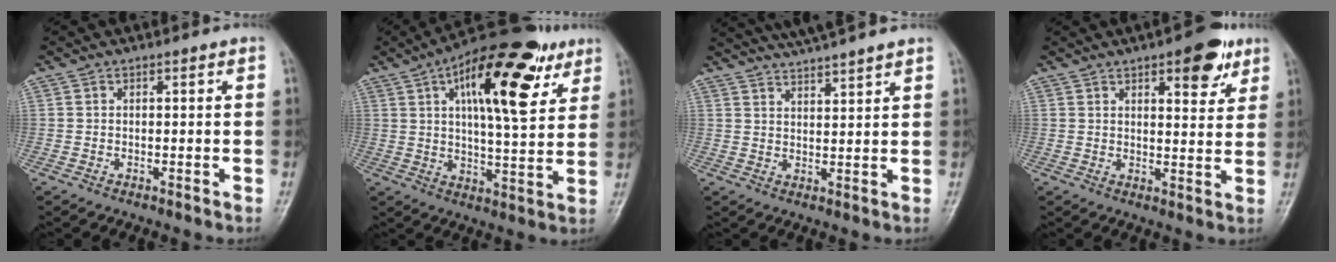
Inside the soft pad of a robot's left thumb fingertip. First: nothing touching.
{"total": 21.0, "force": [8.9, 8.1, 17.1], "torque": [-0.229, -0.011, 0.131]}
{"total": 9.1, "force": [8.2, 0.6, 4.0], "torque": [-0.059, -0.002, 0.128]}
{"total": 9.2, "force": [5.1, 3.8, 6.7], "torque": [-0.060, -0.019, 0.064]}